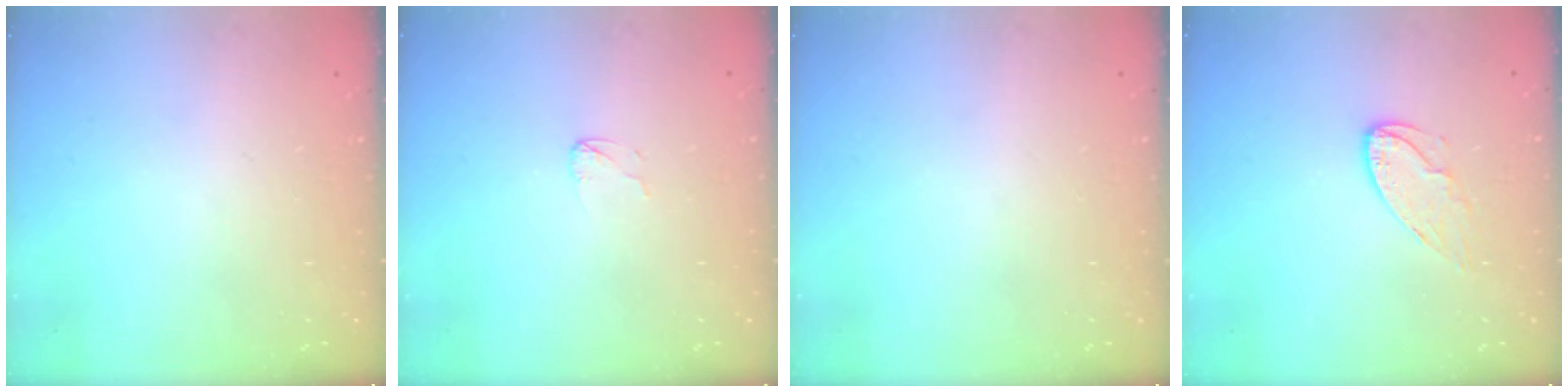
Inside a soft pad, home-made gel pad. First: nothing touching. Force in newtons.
{"total": 2.9, "press": 2.9, "slide": 0.2}
{"total": 0.0}
{"total": 7.2, "press": 7.2, "slide": 0.1}